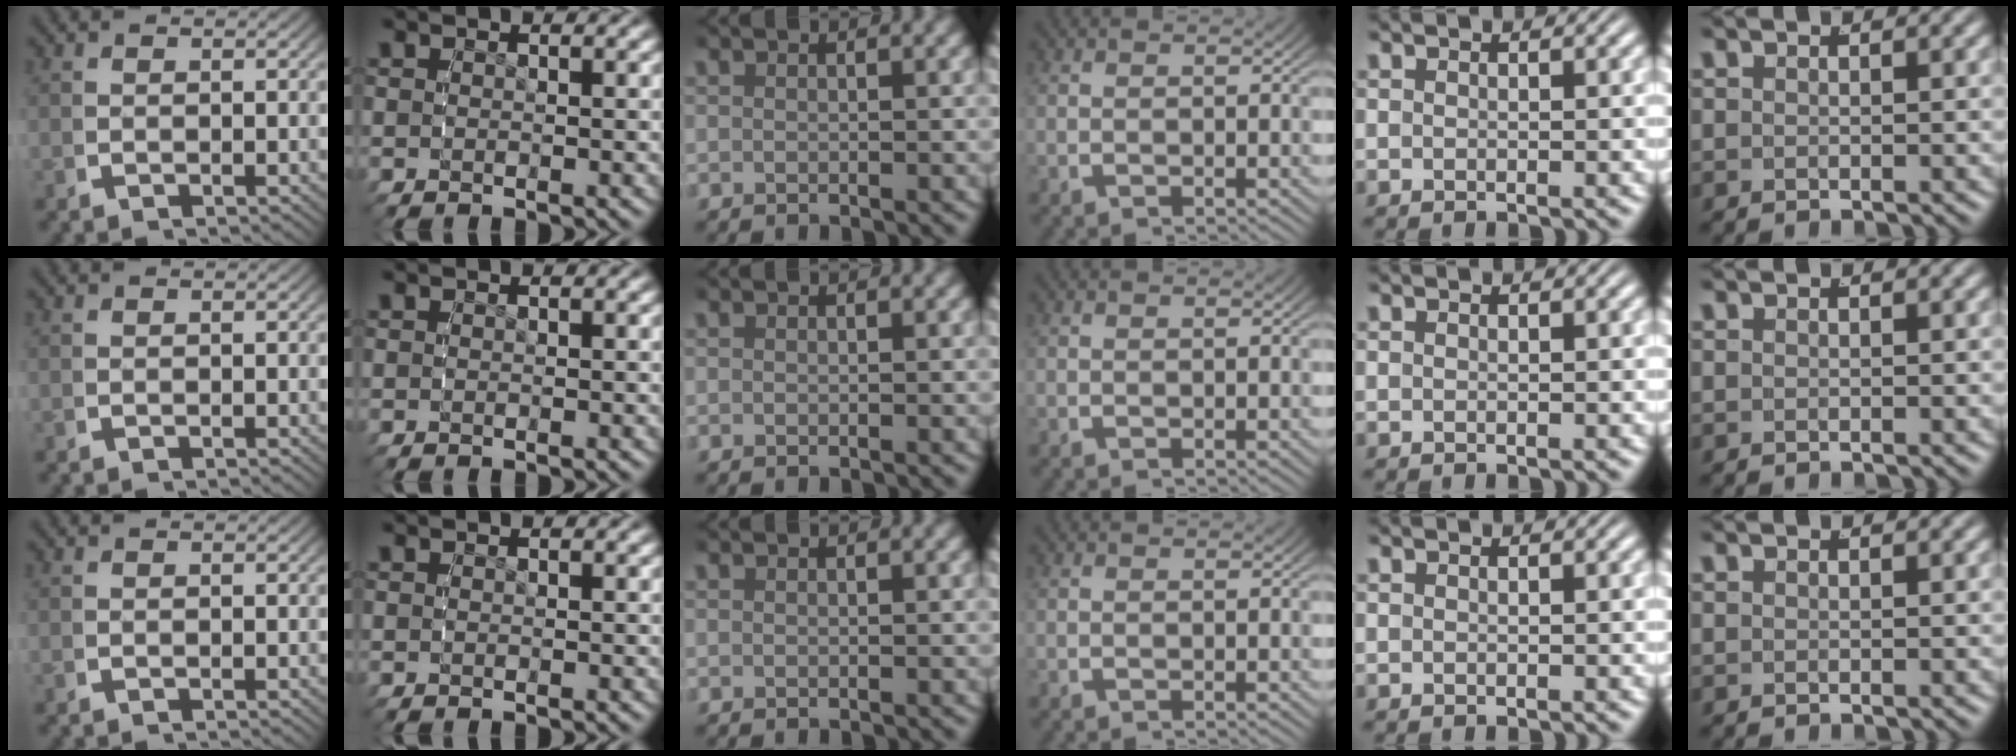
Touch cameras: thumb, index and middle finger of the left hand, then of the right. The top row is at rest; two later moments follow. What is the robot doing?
{"motion": "reach", "object": "stress ball aka squeeze ball"}